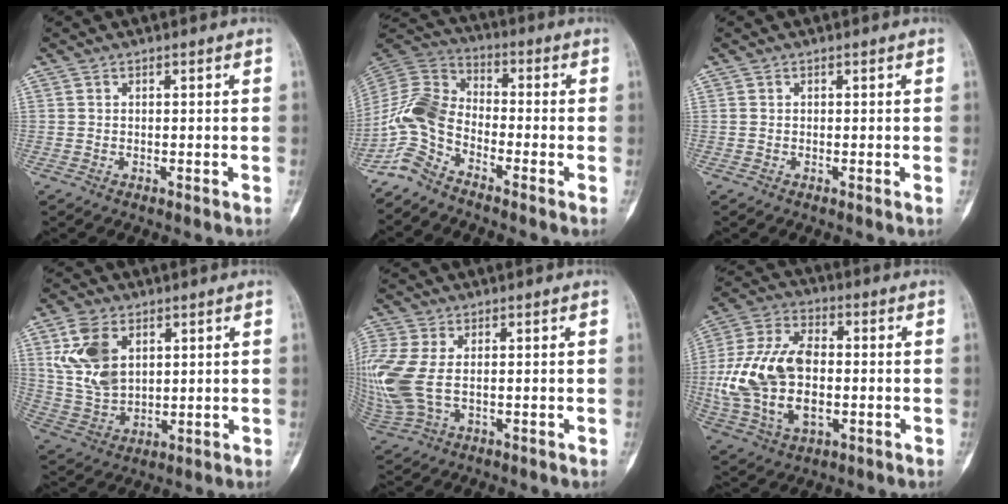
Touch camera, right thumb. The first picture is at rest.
{"total": 9.1, "force": [-5.5, 4.9, 5.3], "torque": [-0.110, 0.055, -0.132]}
{"total": 0.0}
{"total": 11.8, "force": [4.2, 7.6, 8.0], "torque": [-0.146, -0.012, 0.093]}
{"total": 12.5, "force": [0.5, 7.5, 10.0], "torque": [-0.277, 0.002, 0.022]}
{"total": 19.8, "force": [-0.9, 11.7, 15.9], "torque": [-0.325, 0.009, -0.010]}